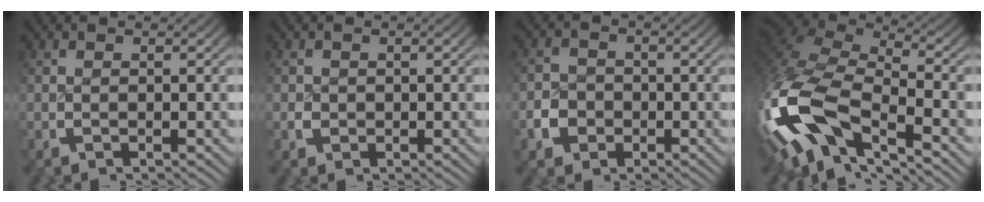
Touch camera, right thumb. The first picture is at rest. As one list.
[{"total": 0.8, "force": [-0.1, 0.6, -0.5], "torque": [0.012, 0.000, -0.002]}, {"total": 2.7, "force": [-1.0, 2.5, 0.2], "torque": [0.000, -0.002, -0.015]}, {"total": 15.5, "force": [-1.7, 9.7, 12.0], "torque": [-0.292, -0.052, 0.007]}]